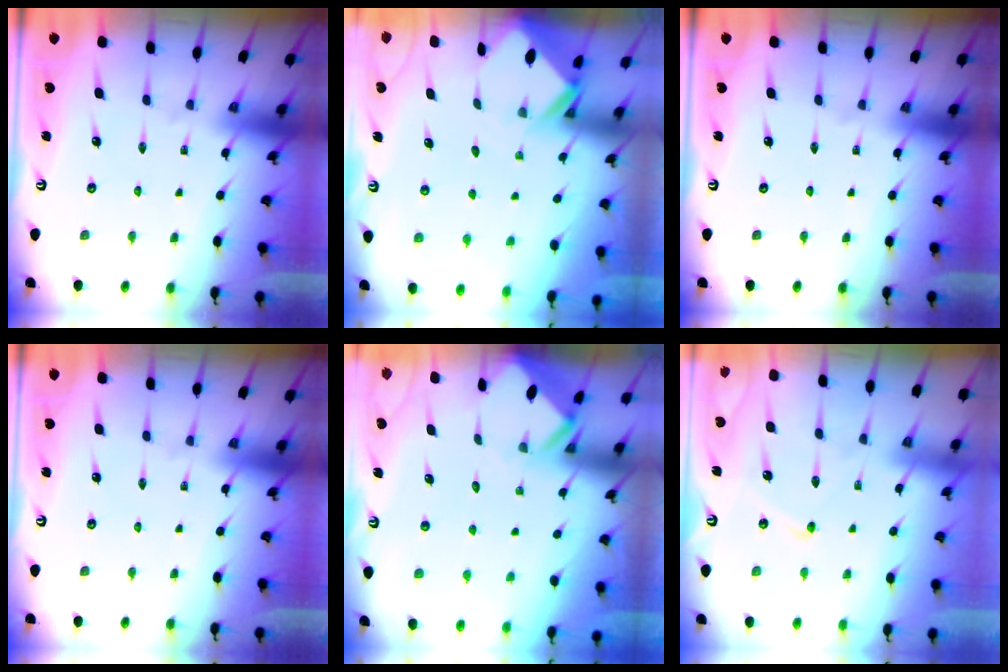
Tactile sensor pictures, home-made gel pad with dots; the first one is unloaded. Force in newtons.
{"total": 2.4, "press": 2.4, "slide": 0.2}
{"total": 0.0}
{"total": 0.0}
{"total": 3.4, "press": 3.4, "slide": 0.3}
{"total": 7.6, "press": 7.5, "slide": 0.8}